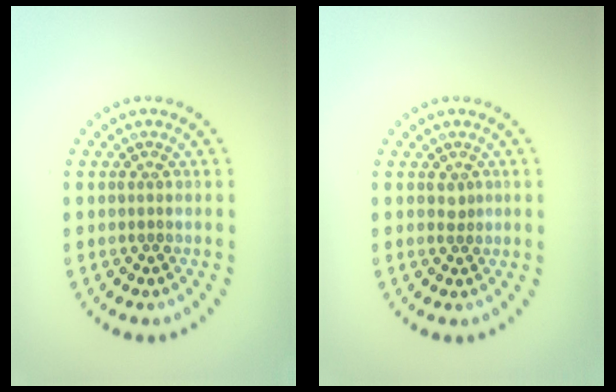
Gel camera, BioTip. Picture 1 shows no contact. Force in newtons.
{"total": 0.8, "press": 0.5, "slide": 0.7}